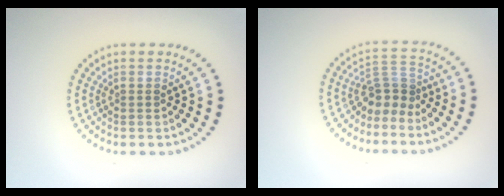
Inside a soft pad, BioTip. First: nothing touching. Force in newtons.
{"total": 2.8, "press": 1.8, "slide": 2.1}